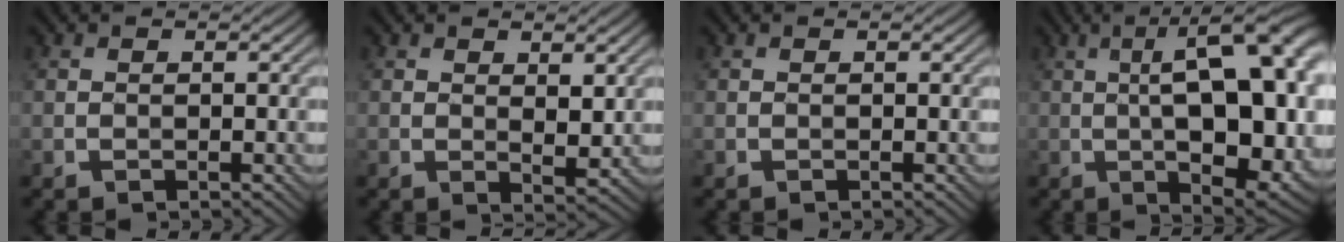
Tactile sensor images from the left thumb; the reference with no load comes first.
{"total": 2.8, "force": [1.3, 1.1, 2.2], "torque": [-0.042, -0.008, 0.029]}
{"total": 0.0}
{"total": 18.9, "force": [1.5, 7.0, 17.5], "torque": [-0.236, 0.016, 0.015]}